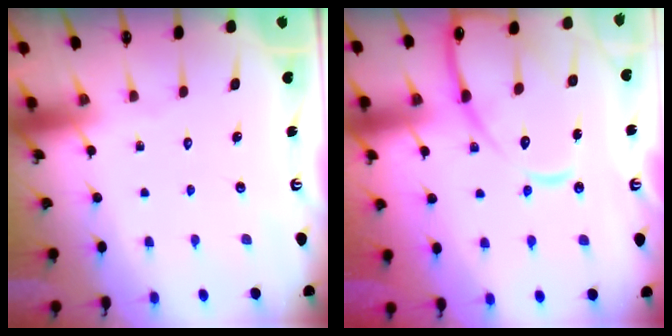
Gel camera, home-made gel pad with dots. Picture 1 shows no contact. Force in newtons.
{"total": 14.9, "press": 14.8, "slide": 1.4}